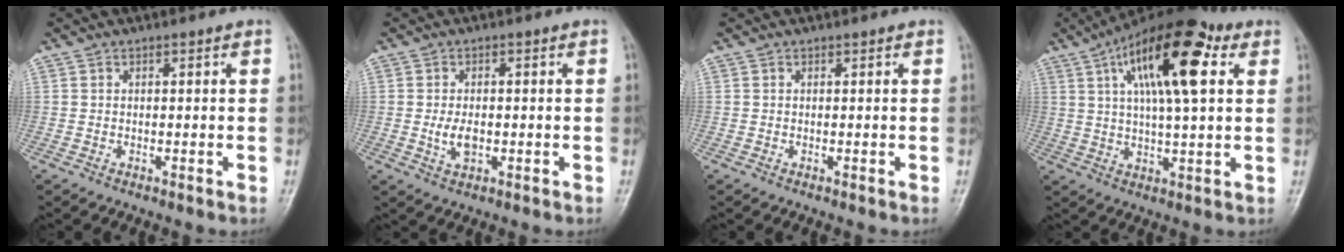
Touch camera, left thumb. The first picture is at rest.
{"total": 3.6, "force": [-0.7, 2.1, 2.9], "torque": [-0.055, 0.001, -0.009]}
{"total": 0.0}
{"total": 18.2, "force": [6.5, 6.4, 15.8], "torque": [-0.243, 0.005, 0.096]}